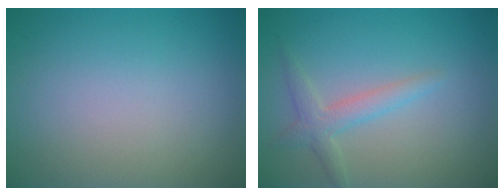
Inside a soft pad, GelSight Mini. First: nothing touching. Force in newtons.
{"total": 2.2, "press": 2.2, "slide": 0.1}